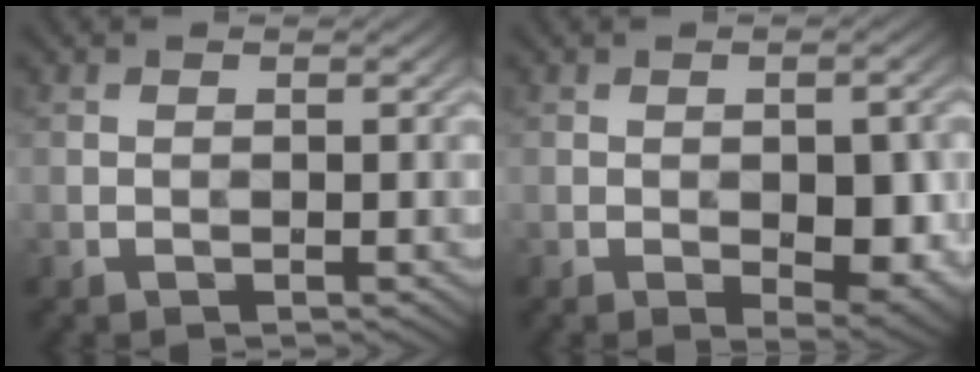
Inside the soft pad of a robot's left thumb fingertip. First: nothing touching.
{"total": 7.6, "force": [-1.3, 3.4, 6.7], "torque": [-0.091, -0.010, -0.009]}